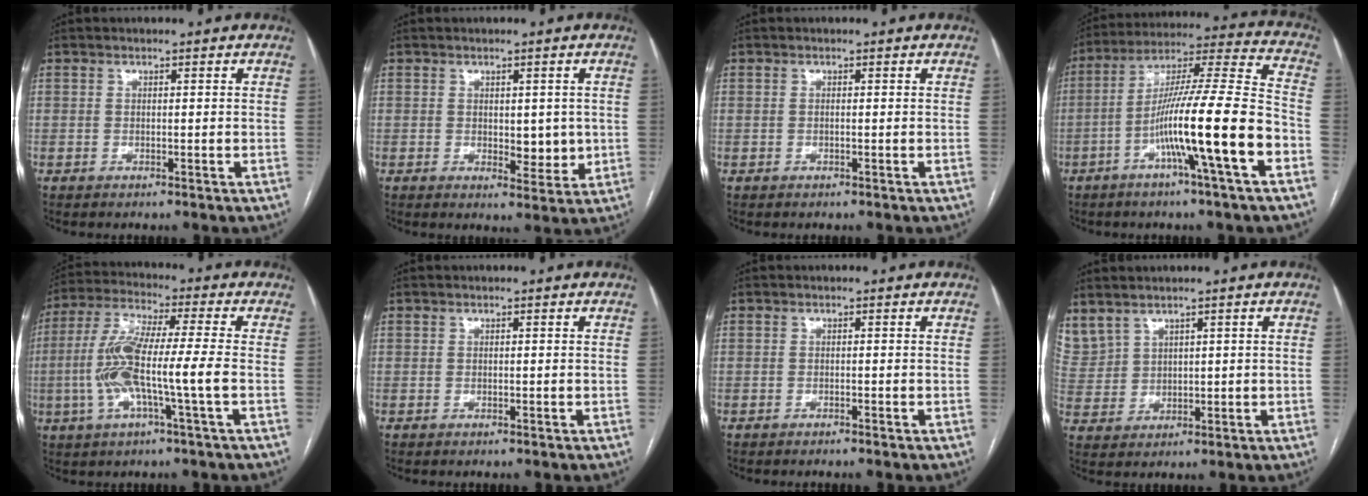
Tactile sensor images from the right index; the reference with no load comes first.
{"total": 4.6, "force": [0.1, 2.5, 3.9], "torque": [-0.047, -0.006, 0.011]}
{"total": 0.0}
{"total": 17.4, "force": [-6.4, -0.7, 16.2], "torque": [-0.277, 0.005, -0.111]}
{"total": 11.6, "force": [-2.1, 0.4, 11.3], "torque": [-0.236, 0.010, -0.046]}
{"total": 0.0}
{"total": 0.7, "force": [-0.6, -0.1, 0.4], "torque": [-0.007, 0.001, -0.010]}
{"total": 8.8, "force": [5.8, 5.7, 3.3], "torque": [-0.108, 0.019, 0.143]}